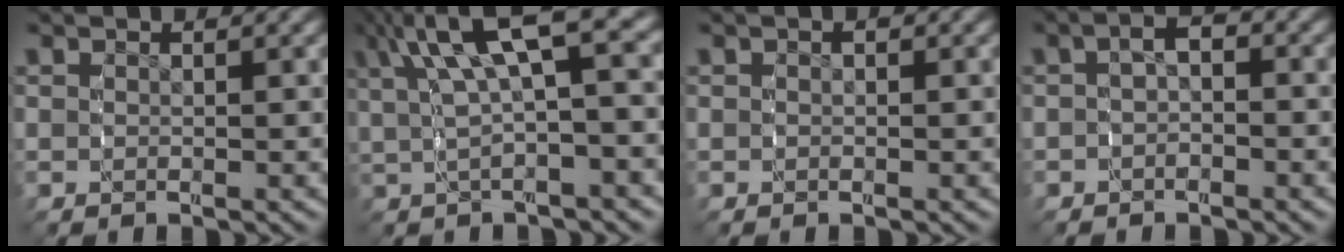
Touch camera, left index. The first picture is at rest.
{"total": 7.7, "force": [2.6, 3.5, 6.3], "torque": [-0.103, 0.024, 0.032]}
{"total": 0.8, "force": [-0.2, 0.7, 0.4], "torque": [-0.009, -0.005, -0.004]}
{"total": 2.7, "force": [-0.3, 2.0, 1.7], "torque": [-0.027, 0.003, -0.012]}